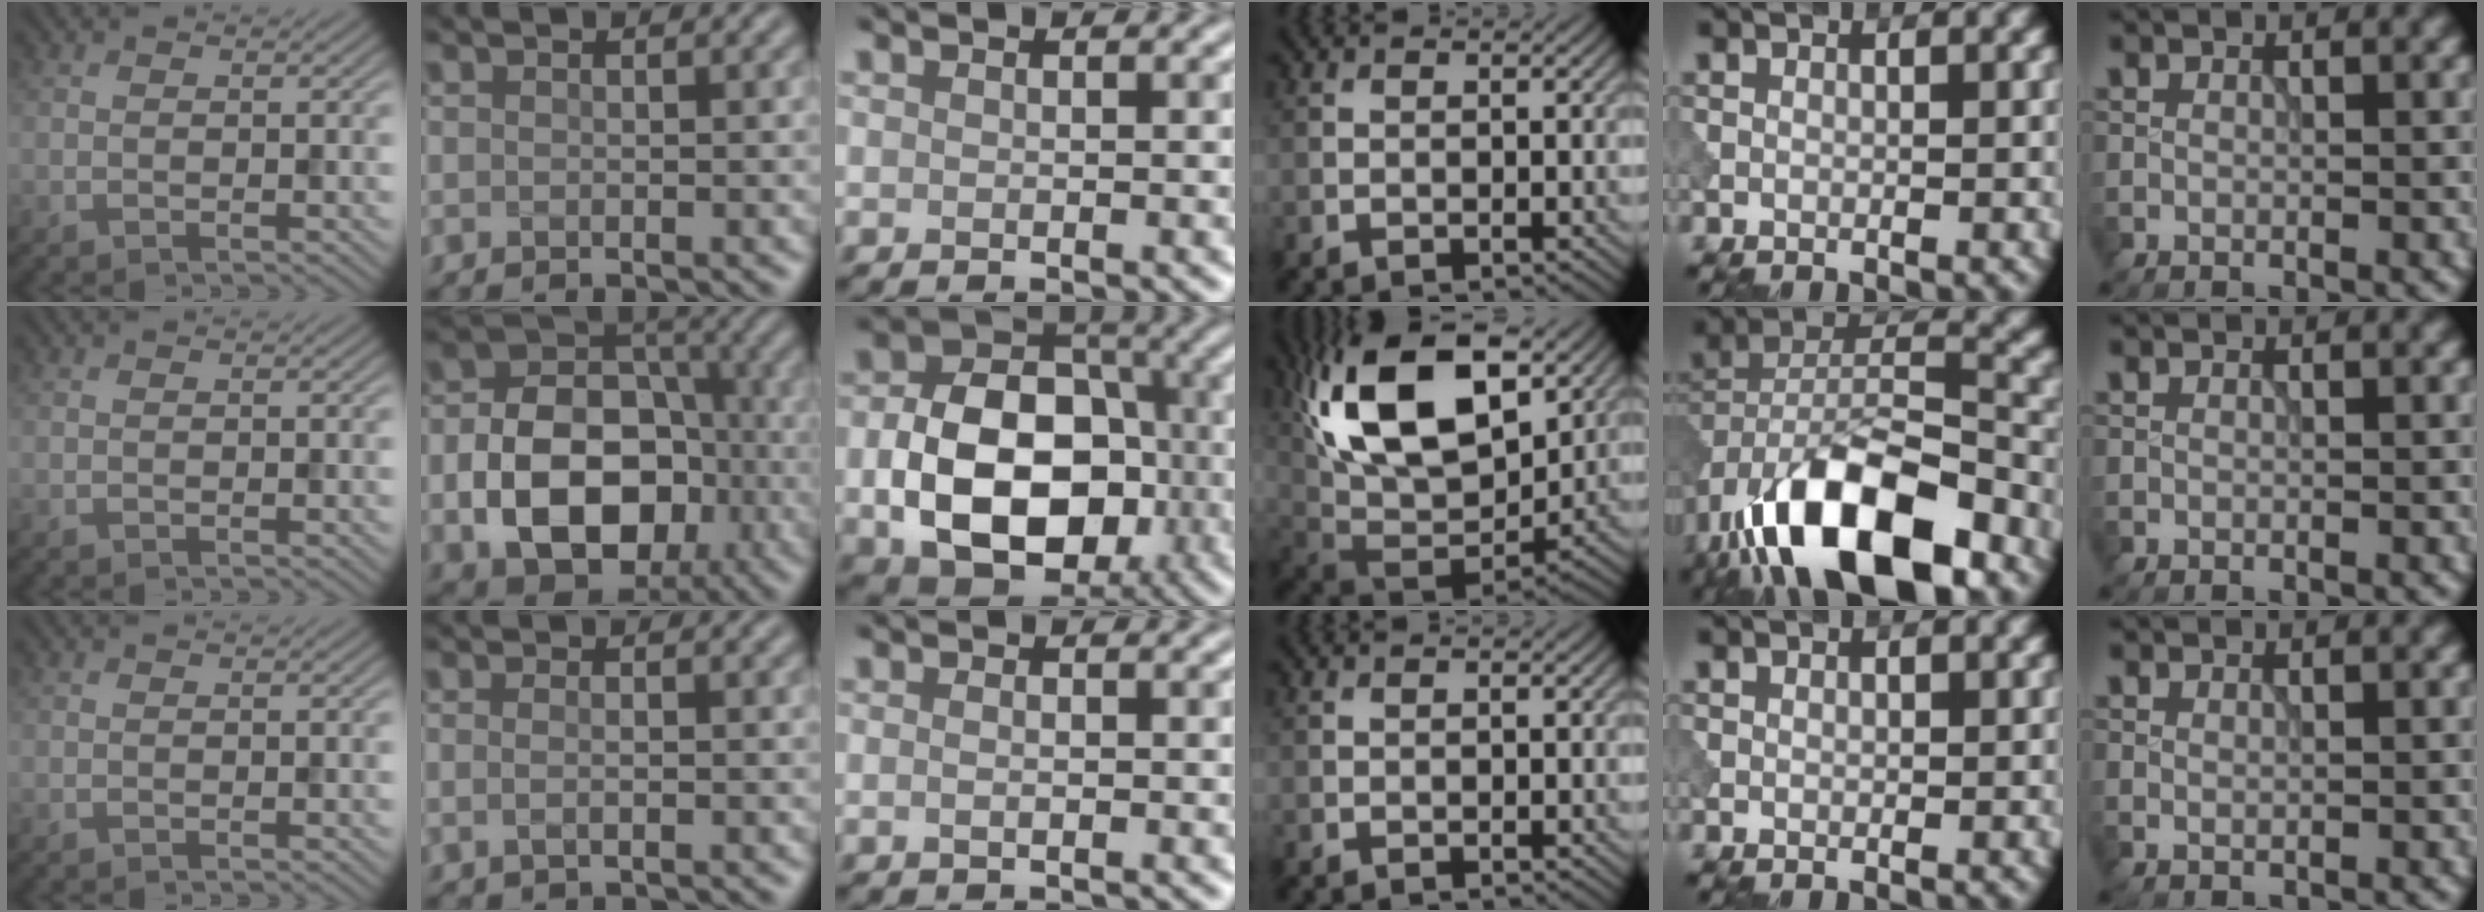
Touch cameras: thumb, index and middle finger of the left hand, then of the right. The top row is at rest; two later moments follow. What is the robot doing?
{"motion": "insert", "object": "peg toy"}